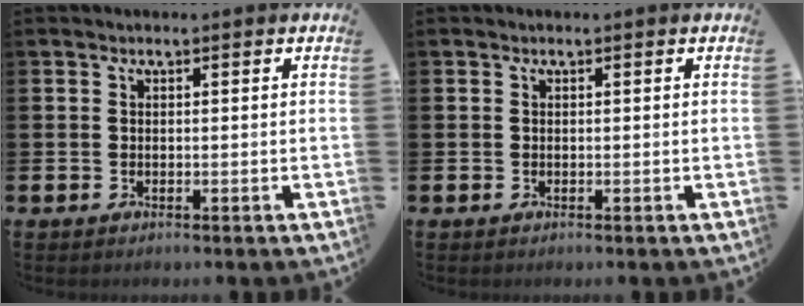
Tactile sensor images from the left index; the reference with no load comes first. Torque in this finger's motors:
{"motor_torque": [0.10, 0.04, 0.05, 0.01]}